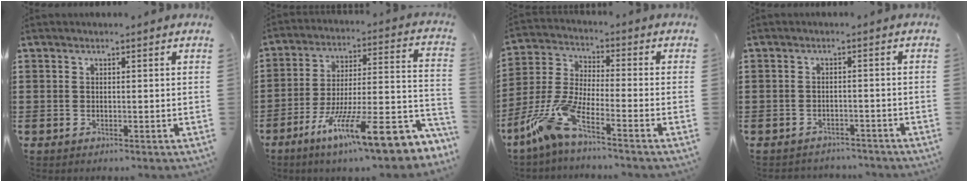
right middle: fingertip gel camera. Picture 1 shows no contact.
{"total": 15.4, "force": [-10.0, 2.6, 11.4], "torque": [-0.180, 0.020, -0.169]}
{"total": 8.8, "force": [-6.0, 1.4, 6.3], "torque": [-0.164, -0.018, -0.125]}
{"total": 2.0, "force": [-2.0, 0.3, -0.1], "torque": [-0.006, -0.001, -0.044]}